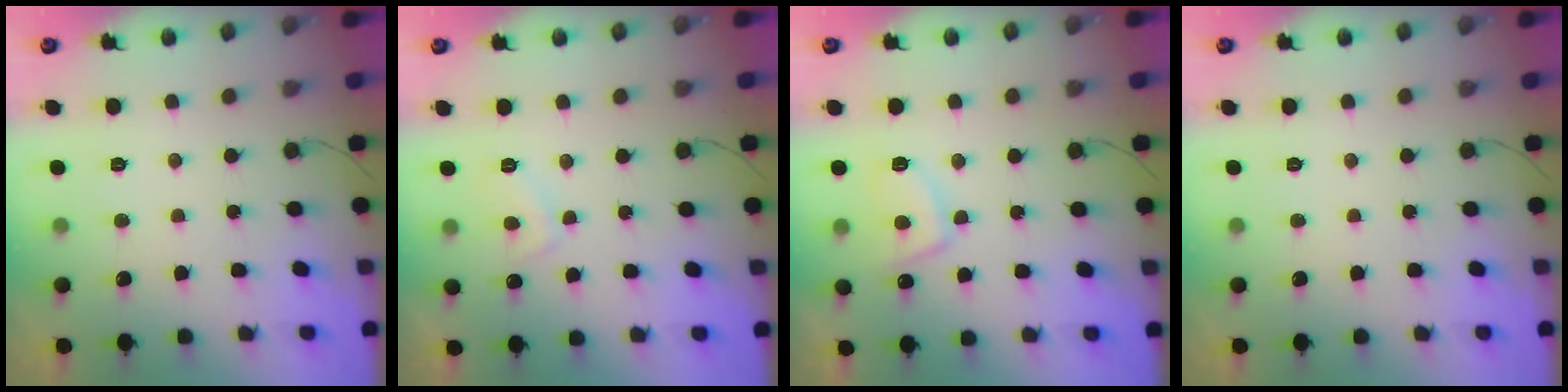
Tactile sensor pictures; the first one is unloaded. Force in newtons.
{"total": 4.2, "press": 4.2, "slide": 0.6}
{"total": 7.3, "press": 7.2, "slide": 1.2}
{"total": 0.0}